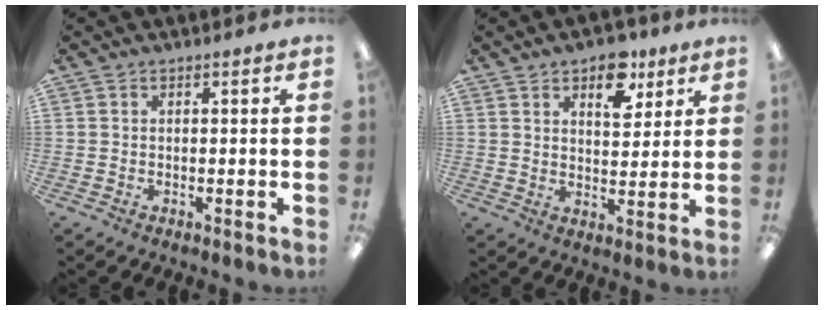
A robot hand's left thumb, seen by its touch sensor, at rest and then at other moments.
{"total": 9.7, "force": [5.9, 5.4, 5.5], "torque": [-0.050, -0.029, 0.095]}